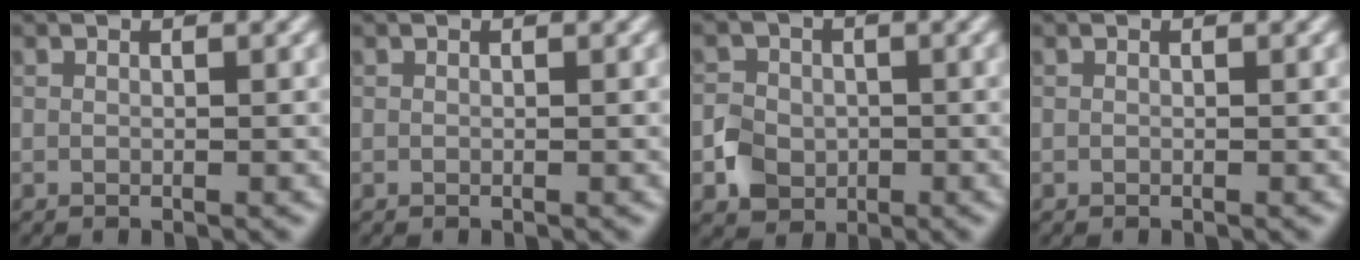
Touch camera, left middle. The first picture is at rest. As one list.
[{"total": 0.0}, {"total": 3.1, "force": [-0.9, 2.7, 1.1], "torque": [-0.020, 0.001, -0.019]}, {"total": 0.0}]